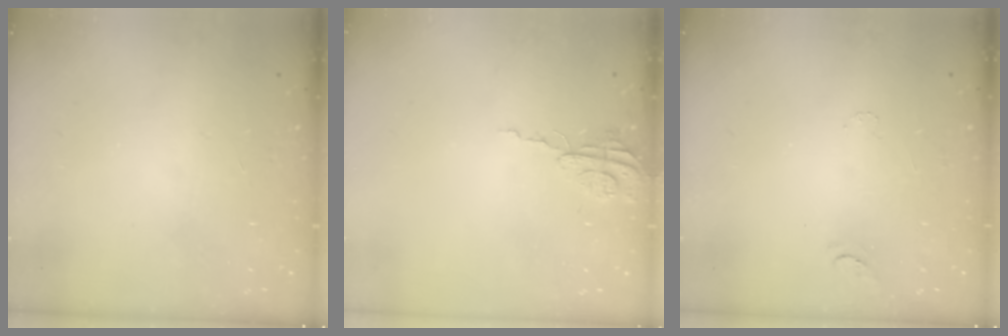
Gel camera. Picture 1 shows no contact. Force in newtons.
{"total": 3.8, "press": 3.8, "slide": 0.4}
{"total": 4.8, "press": 4.8, "slide": 0.6}